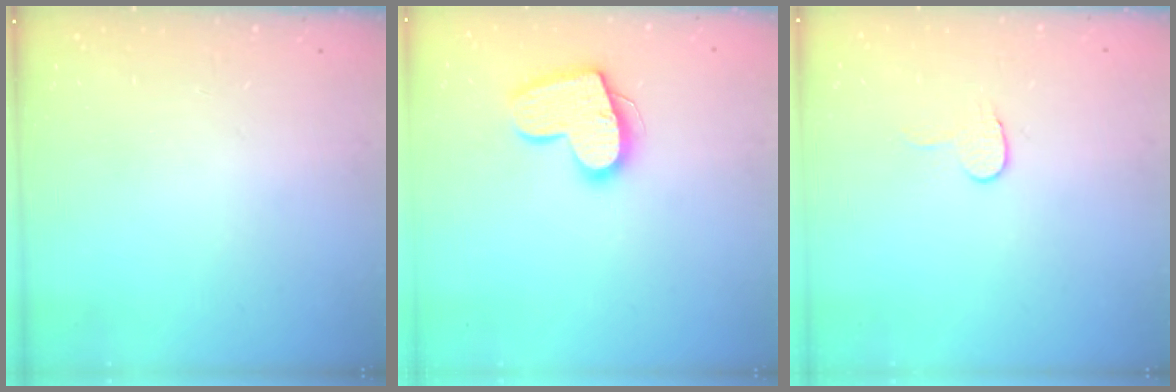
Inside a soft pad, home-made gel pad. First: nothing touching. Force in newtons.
{"total": 15.3, "press": 15.3, "slide": 1.1}
{"total": 6.2, "press": 6.2, "slide": 0.5}